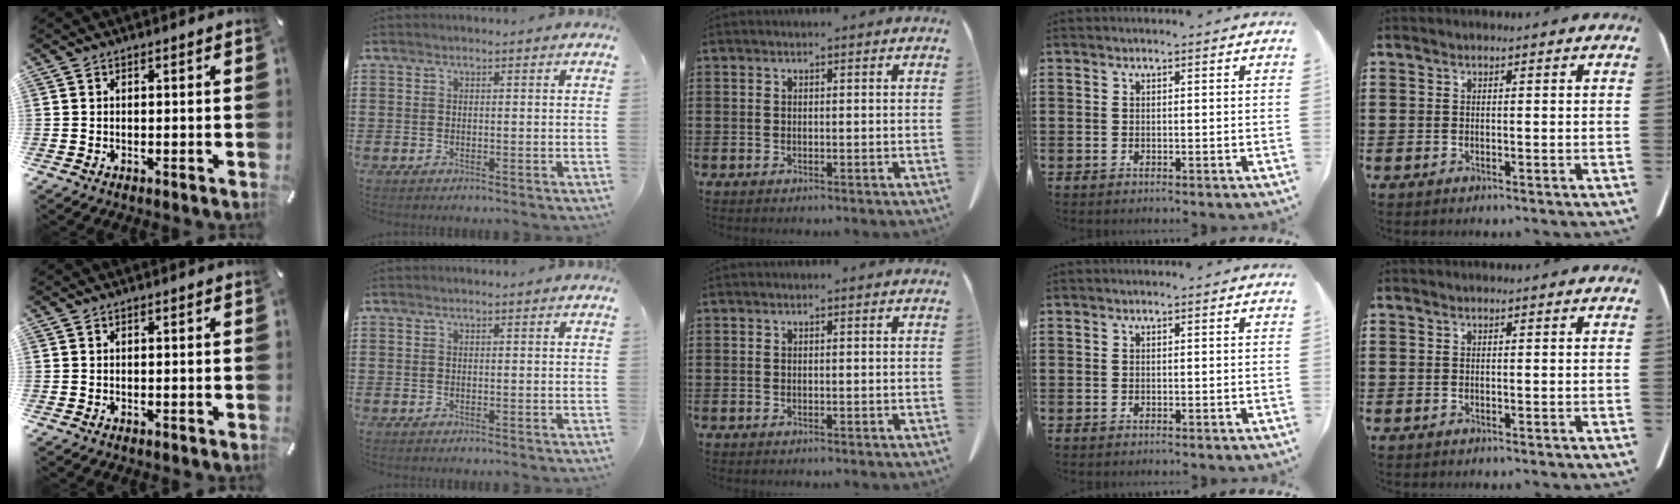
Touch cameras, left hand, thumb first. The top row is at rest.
{}